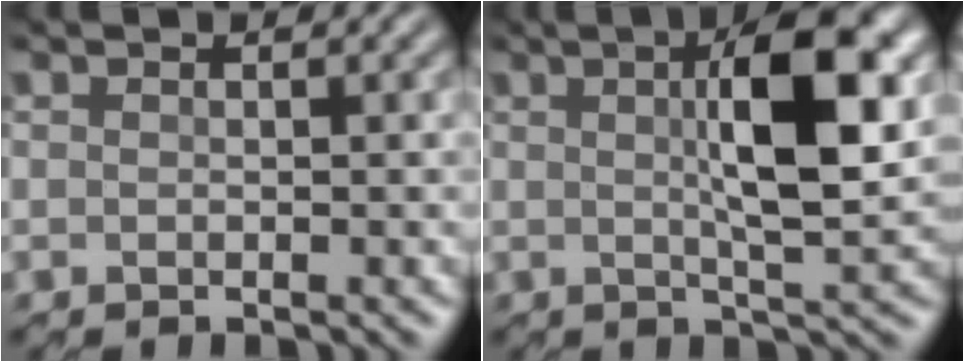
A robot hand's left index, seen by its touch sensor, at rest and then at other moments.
{"total": 7.8, "force": [1.9, 1.7, 7.4], "torque": [-0.121, 0.015, 0.028]}